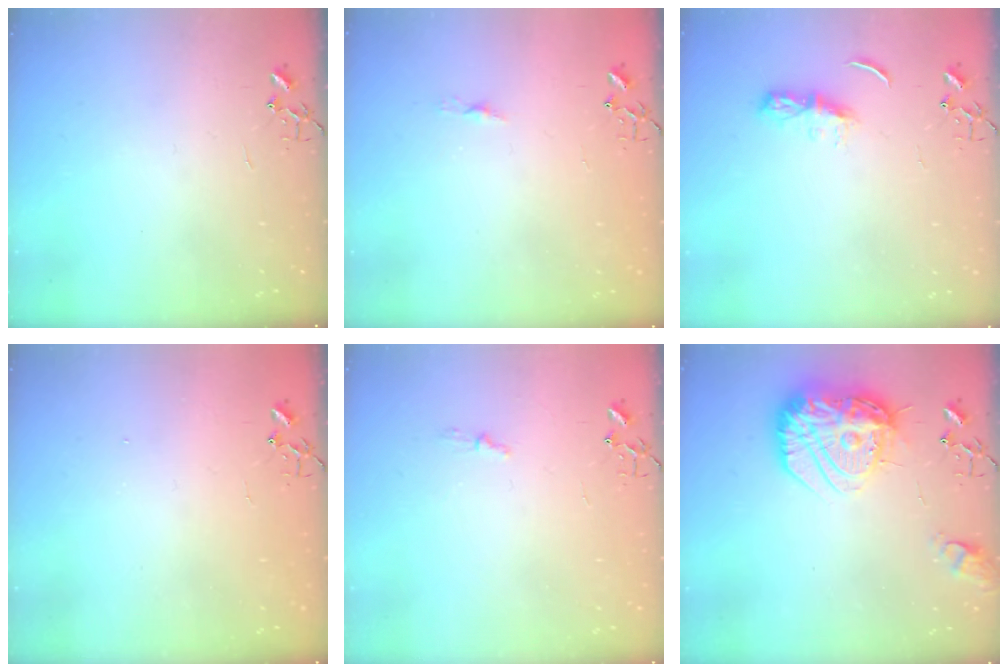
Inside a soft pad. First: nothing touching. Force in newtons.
{"total": 3.4, "press": 3.4, "slide": 0.3}
{"total": 5.9, "press": 5.9, "slide": 0.6}
{"total": 1.4, "press": 1.4, "slide": 0.3}
{"total": 3.8, "press": 3.8, "slide": 0.4}
{"total": 20.4, "press": 20.3, "slide": 1.9}